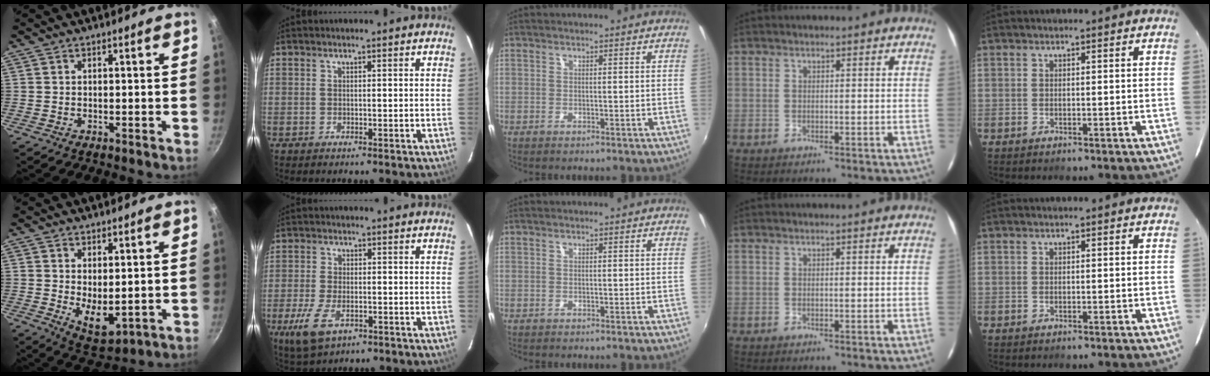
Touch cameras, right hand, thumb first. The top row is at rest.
{"thumb": {"total": 7.0, "force": [0.8, 3.5, 6.0], "torque": [-0.082, -0.026, 0.030]}, "index": {"total": 8.7, "force": [-4.1, 4.4, 6.4], "torque": [-0.153, -0.020, -0.074]}}